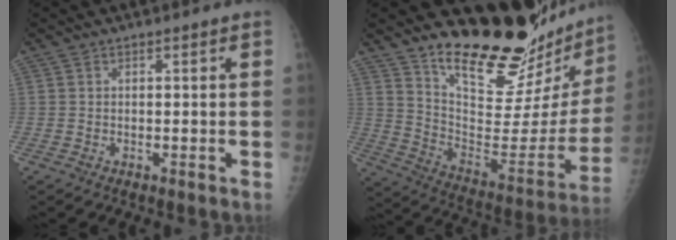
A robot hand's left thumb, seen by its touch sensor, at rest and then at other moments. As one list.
[{"total": 27.2, "force": [23.7, 6.6, 11.6], "torque": [-0.141, -0.189, 0.344]}]